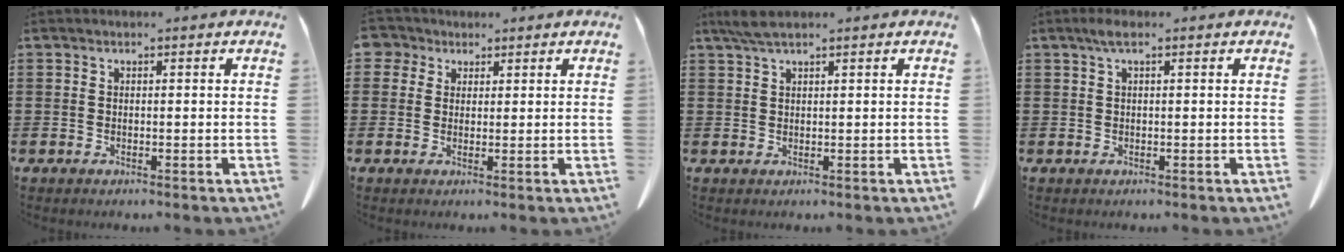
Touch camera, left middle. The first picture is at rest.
{"total": 2.9, "force": [1.8, 2.2, 0.5], "torque": [-0.015, 0.008, 0.031]}
{"total": 2.7, "force": [1.8, 0.4, 1.9], "torque": [-0.042, 0.002, 0.033]}
{"total": 1.7, "force": [0.6, 0.3, 1.6], "torque": [-0.032, 0.003, 0.010]}